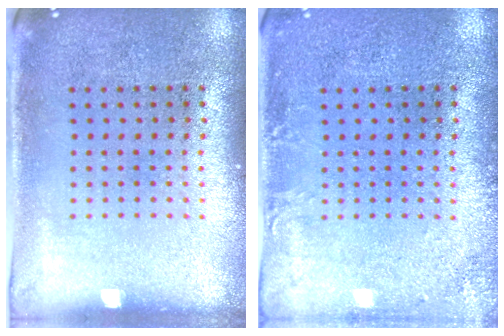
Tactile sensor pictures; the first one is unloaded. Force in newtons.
{"total": 1.7, "press": 1.7, "slide": 0.3}